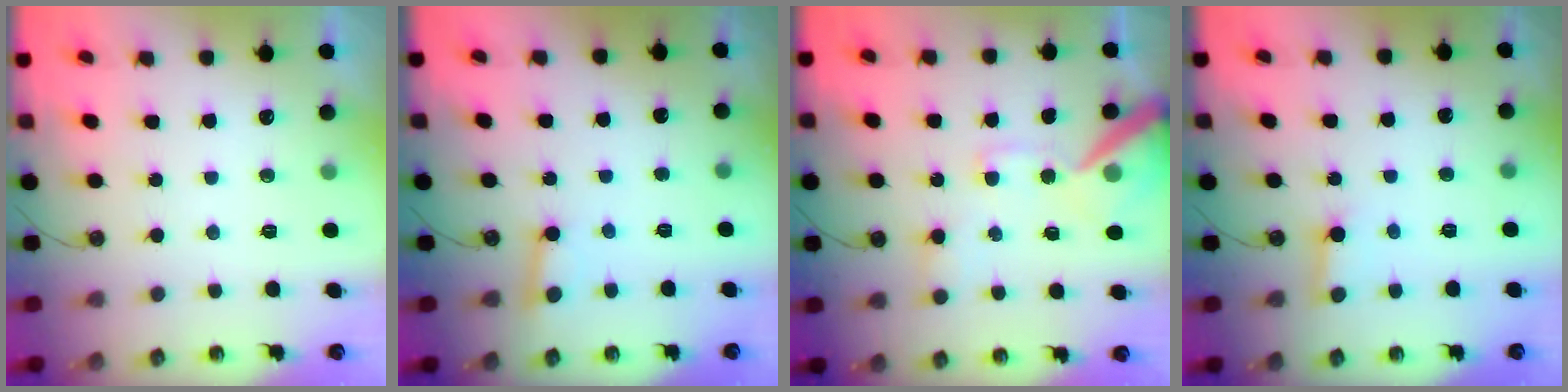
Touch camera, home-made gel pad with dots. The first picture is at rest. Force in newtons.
{"total": 2.8, "press": 2.7, "slide": 0.6}
{"total": 15.0, "press": 14.9, "slide": 1.9}
{"total": 2.6, "press": 2.5, "slide": 0.3}